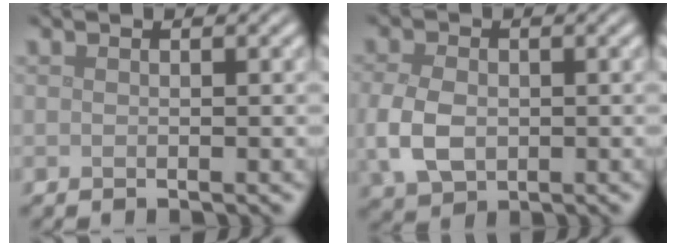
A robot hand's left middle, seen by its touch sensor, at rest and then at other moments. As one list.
[{"total": 4.7, "force": [-0.6, 3.3, 3.2], "torque": [-0.081, -0.007, -0.012]}]